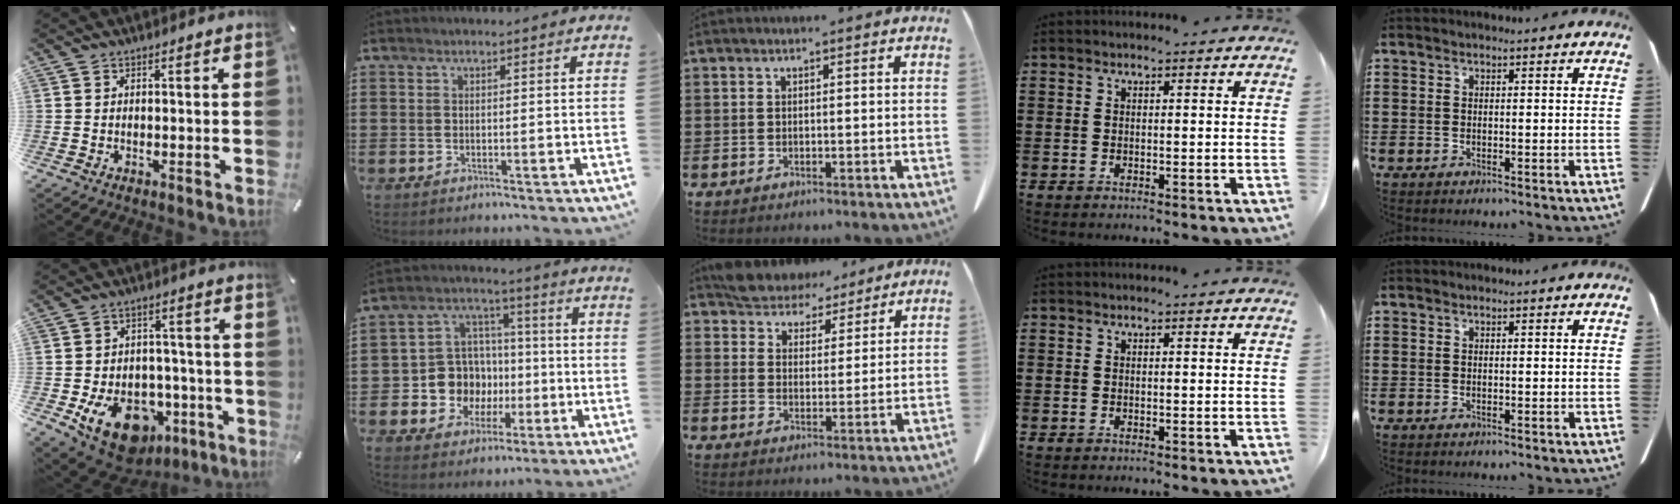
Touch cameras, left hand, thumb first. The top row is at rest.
{"thumb": {"total": 15.9, "force": [-7.2, 10.9, 9.1], "torque": [-0.142, 0.041, -0.107]}, "index": {"total": 9.7, "force": [-0.9, 9.3, 2.7], "torque": [-0.103, 0.007, -0.007]}, "middle": {"total": 5.6, "force": [5.3, 1.8, 0.3], "torque": [-0.035, -0.022, 0.099]}}